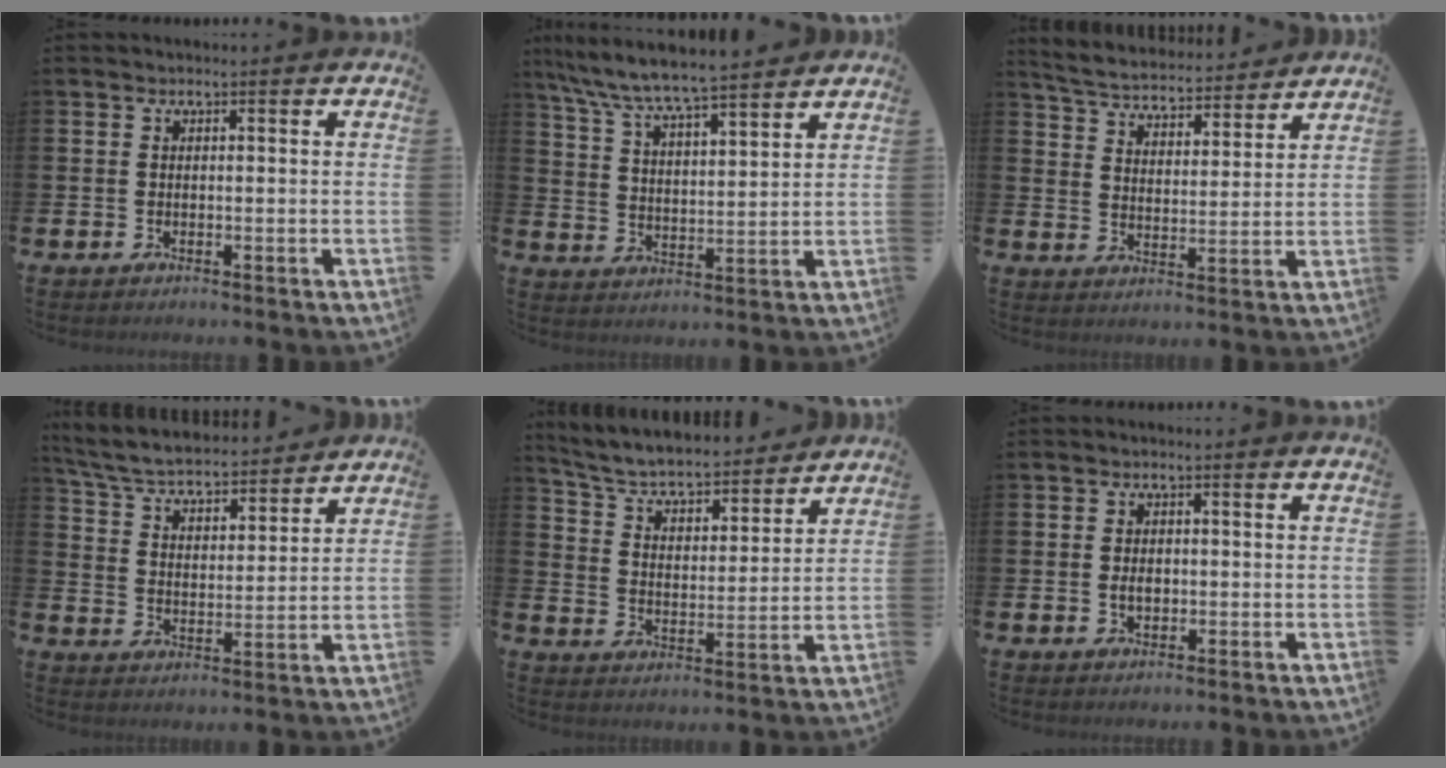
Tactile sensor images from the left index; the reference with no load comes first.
{"total": 7.3, "force": [7.0, 0.3, 2.1], "torque": [-0.071, -0.046, 0.122]}
{"total": 5.0, "force": [4.9, 0.9, 0.5], "torque": [-0.037, -0.039, 0.081]}
{"total": 5.7, "force": [5.3, 1.3, 1.4], "torque": [-0.053, -0.044, 0.087]}
{"total": 5.9, "force": [5.4, 1.7, 1.9], "torque": [-0.063, -0.049, 0.085]}
{"total": 1.8, "force": [-0.1, 1.3, 1.3], "torque": [-0.010, 0.000, -0.007]}